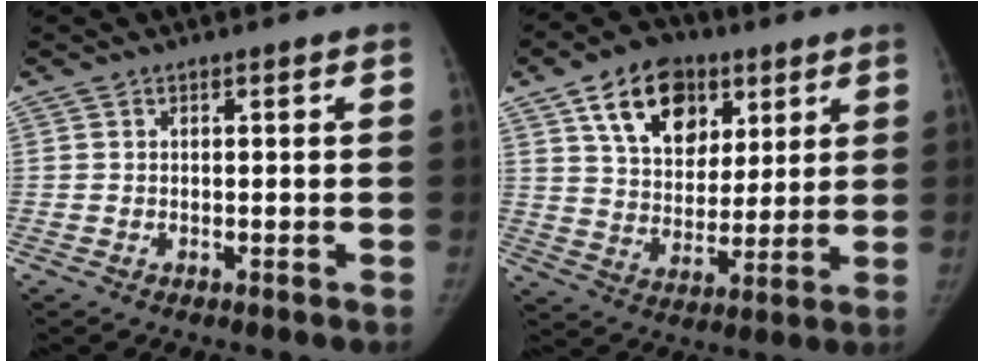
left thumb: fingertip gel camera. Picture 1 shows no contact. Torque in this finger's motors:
{"motor_torque": [1.64, 1.32, 1.42, -1.35, 0.28]}